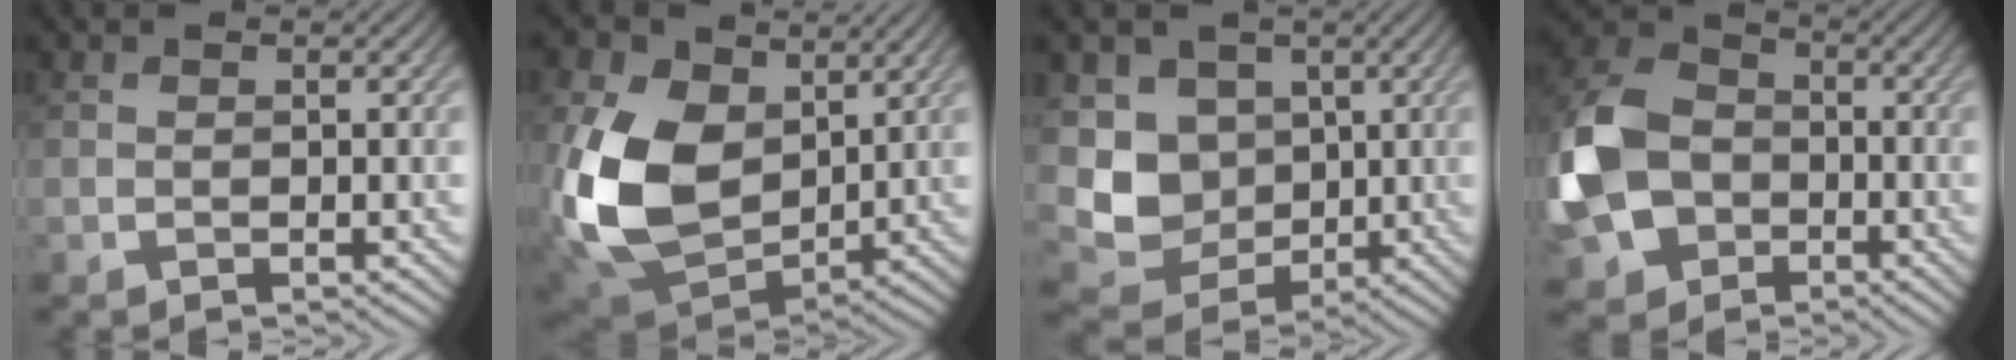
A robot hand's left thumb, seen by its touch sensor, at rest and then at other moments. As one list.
[{"total": 14.0, "force": [2.0, 10.0, 9.6], "torque": [-0.246, 0.000, 0.030]}, {"total": 8.1, "force": [0.5, 7.1, 3.9], "torque": [-0.104, -0.023, 0.005]}, {"total": 13.9, "force": [-3.3, 10.6, 8.4], "torque": [-0.228, -0.026, -0.073]}]